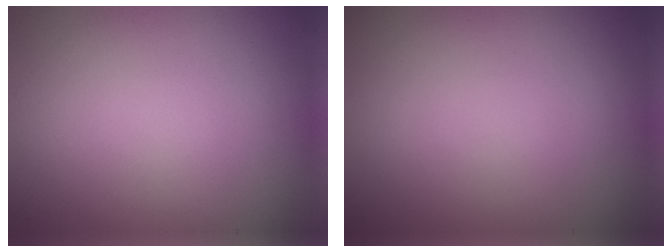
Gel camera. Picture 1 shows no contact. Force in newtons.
{"total": 0.0}